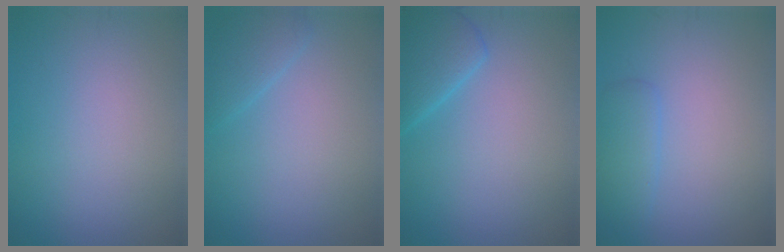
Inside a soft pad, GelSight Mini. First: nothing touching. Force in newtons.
{"total": 1.7, "press": 1.7, "slide": 0.1}
{"total": 3.2, "press": 3.2, "slide": 0.3}
{"total": 1.8, "press": 1.8, "slide": 0.2}